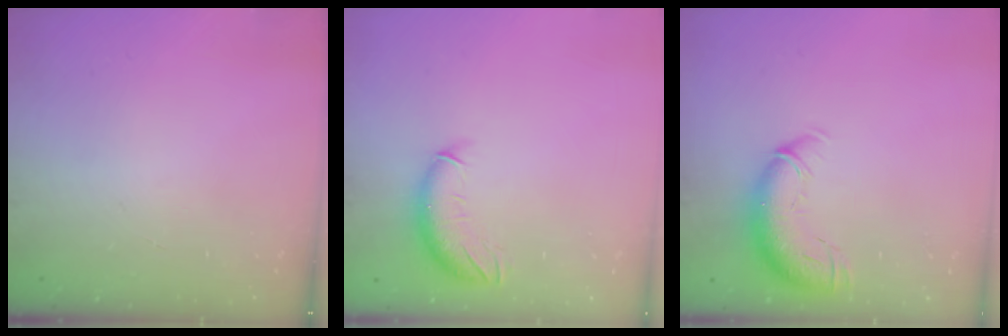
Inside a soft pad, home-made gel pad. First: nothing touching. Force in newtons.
{"total": 10.2, "press": 10.0, "slide": 2.1}
{"total": 12.1, "press": 11.7, "slide": 3.1}